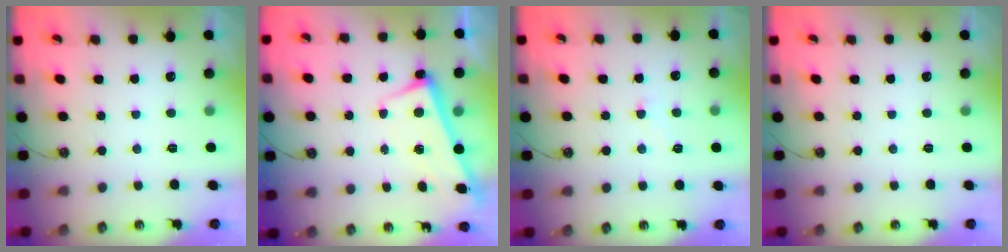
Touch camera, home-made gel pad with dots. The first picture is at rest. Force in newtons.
{"total": 2.8, "press": 2.8, "slide": 0.4}
{"total": 2.4, "press": 2.4, "slide": 0.6}
{"total": 0.0}